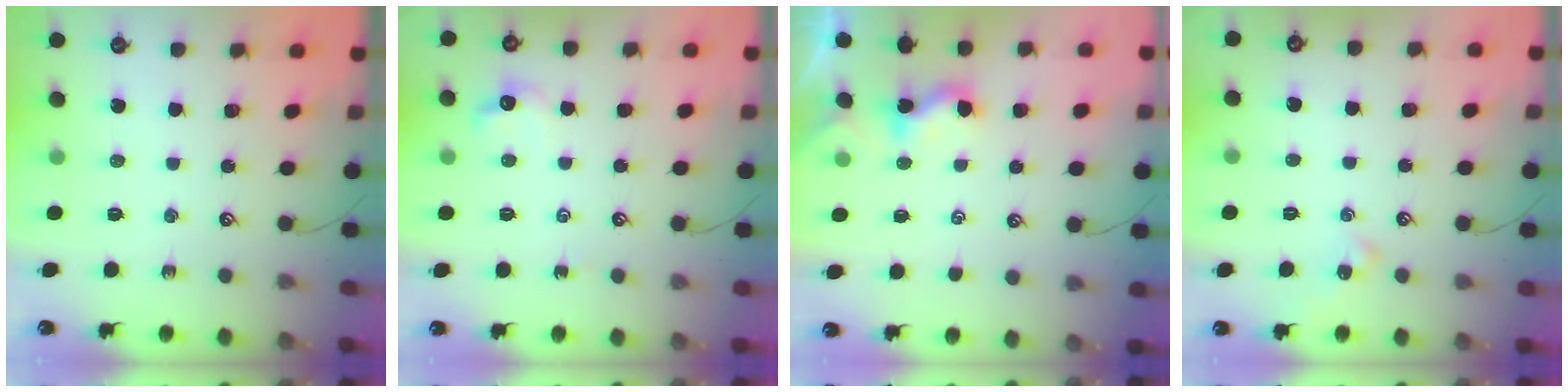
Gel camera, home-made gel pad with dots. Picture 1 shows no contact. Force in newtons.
{"total": 2.8, "press": 2.7, "slide": 0.6}
{"total": 2.3, "press": 2.3, "slide": 0.2}
{"total": 1.8, "press": 1.7, "slide": 0.5}